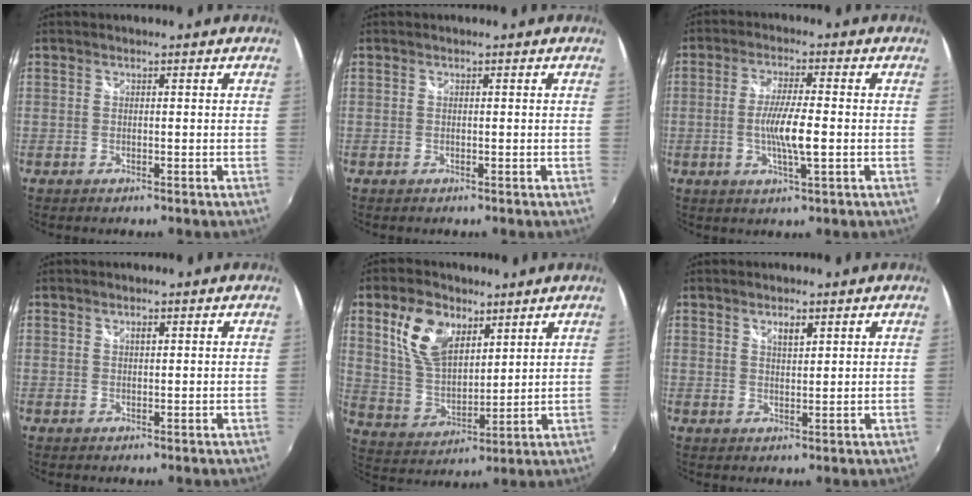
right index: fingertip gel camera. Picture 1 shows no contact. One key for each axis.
{"total": 0.0}
{"total": 7.3, "fx": -1.2, "fy": 0.8, "fz": 7.1, "tx": -0.132, "ty": -0.007, "tz": -0.022}
{"total": 0.9, "fx": 0.5, "fy": 0.5, "fz": 0.6, "tx": -0.009, "ty": 0.003, "tz": 0.008}
{"total": 12.5, "fx": 6.3, "fy": 7.3, "fz": 7.9, "tx": -0.161, "ty": 0.018, "tz": 0.131}
{"total": 2.5, "fx": 1.5, "fy": 1.0, "fz": 1.7, "tx": -0.026, "ty": 0.001, "tz": 0.026}